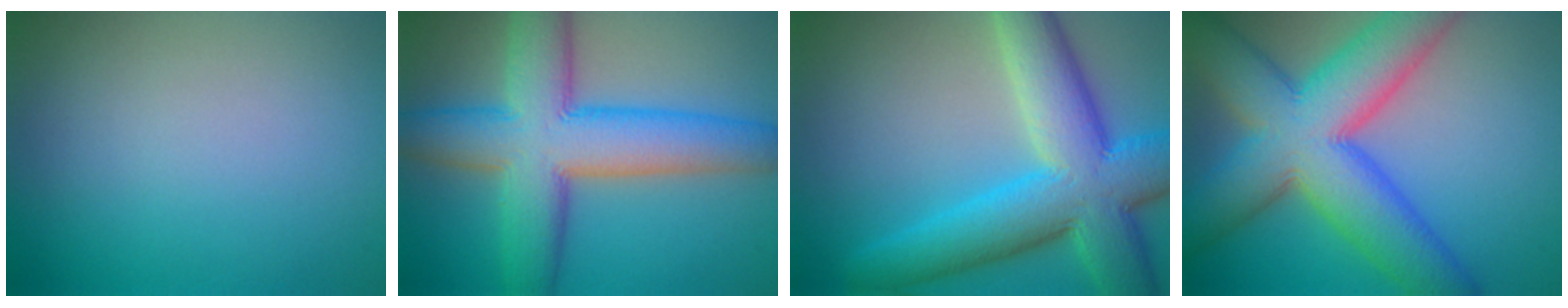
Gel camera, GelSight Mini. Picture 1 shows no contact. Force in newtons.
{"total": 10.5, "press": 10.5, "slide": 0.4}
{"total": 10.9, "press": 10.9, "slide": 0.5}
{"total": 11.9, "press": 11.9, "slide": 0.6}